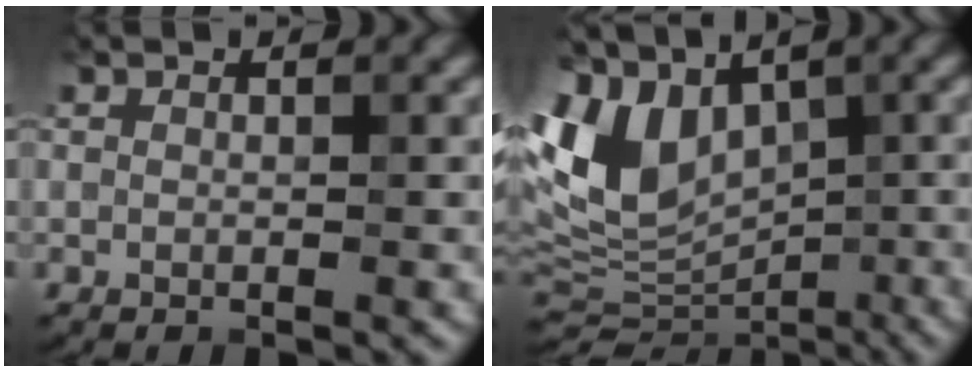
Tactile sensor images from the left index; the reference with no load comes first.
{"total": 10.3, "force": [1.5, 7.1, 7.4], "torque": [-0.159, 0.000, 0.028]}